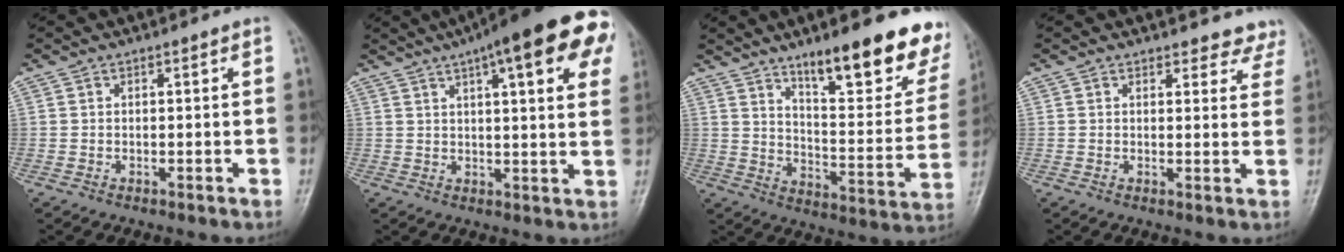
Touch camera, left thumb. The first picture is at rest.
{"total": 21.5, "force": [10.8, 5.7, 17.7], "torque": [-0.229, 0.012, 0.132]}
{"total": 21.7, "force": [14.3, 6.1, 15.1], "torque": [-0.158, -0.080, 0.212]}
{"total": 6.5, "force": [6.0, 2.4, -0.2], "torque": [0.056, -0.028, 0.036]}